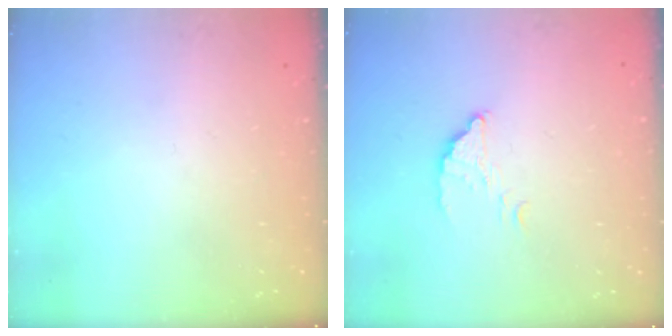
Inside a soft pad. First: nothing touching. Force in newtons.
{"total": 2.3, "press": 2.3, "slide": 0.0}